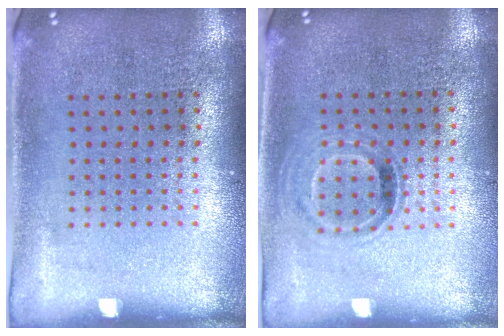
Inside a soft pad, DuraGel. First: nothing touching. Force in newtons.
{"total": 1.0, "press": 0.8, "slide": 0.5}